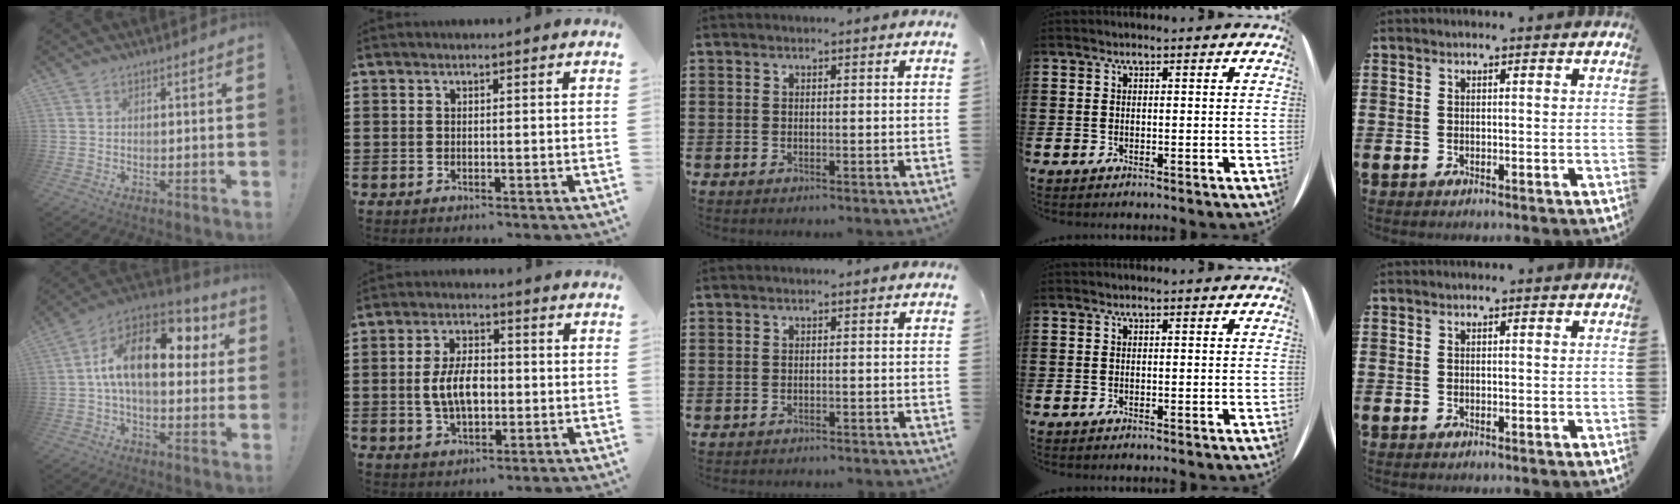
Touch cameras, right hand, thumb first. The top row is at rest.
{"thumb": {"total": 18.5, "force": [3.7, 9.5, 15.4], "torque": [-0.245, -0.004, 0.056]}, "index": {"total": 7.0, "force": [-0.3, 3.8, 5.8], "torque": [-0.115, 0.005, -0.012]}, "middle": {"total": 1.0, "force": [-1.0, -0.1, 0.1], "torque": [-0.004, 0.002, -0.021]}}